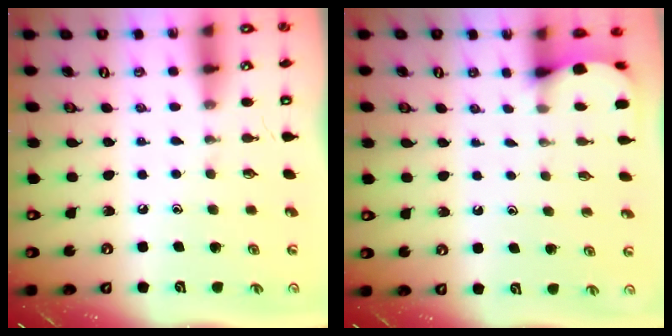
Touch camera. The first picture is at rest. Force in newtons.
{"total": 2.4, "press": 2.4, "slide": 0.3}